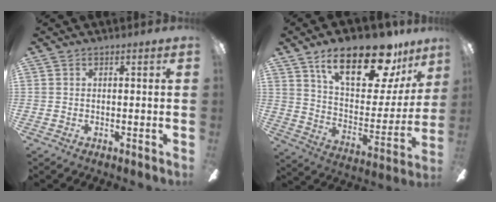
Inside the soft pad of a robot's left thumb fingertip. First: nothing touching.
{"total": 24.1, "force": [16.3, 9.2, 15.2], "torque": [-0.238, -0.091, 0.275]}